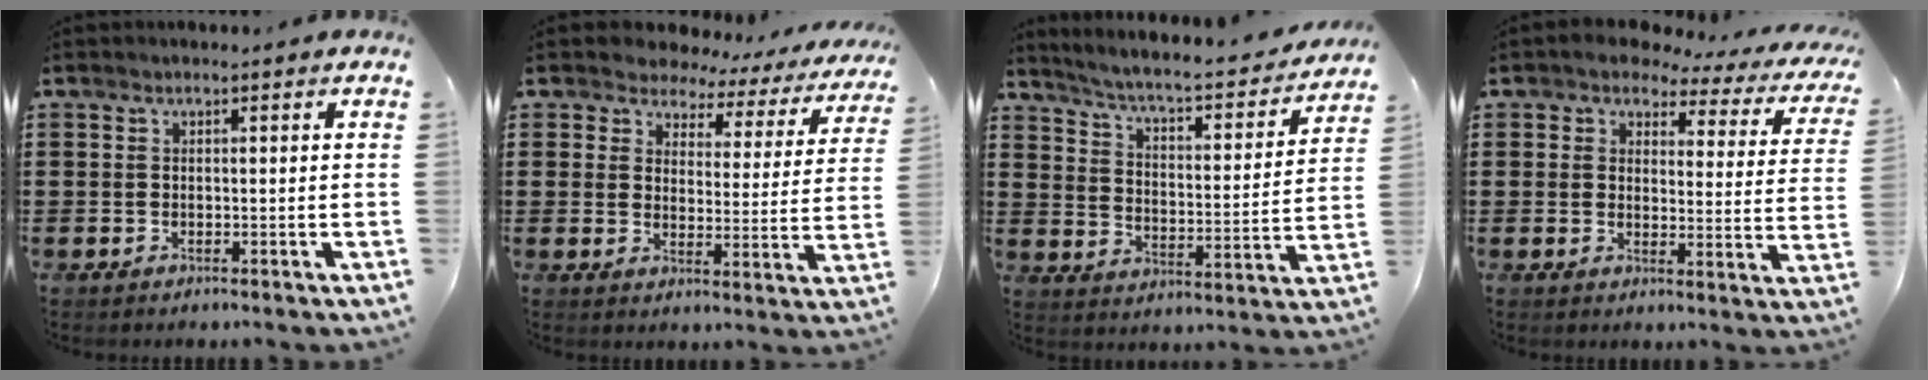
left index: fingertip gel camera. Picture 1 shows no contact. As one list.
[{"total": 3.9, "force": [3.3, 2.0, 0.7], "torque": [-0.037, -0.018, 0.054]}, {"total": 4.6, "force": [4.1, 0.0, 2.2], "torque": [-0.064, -0.036, 0.058]}, {"total": 3.3, "force": [2.7, 1.4, 1.3], "torque": [-0.036, -0.018, 0.040]}]